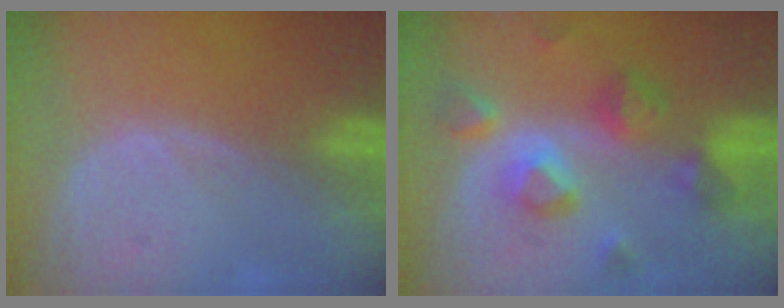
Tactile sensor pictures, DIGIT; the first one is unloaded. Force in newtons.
{"total": 8.4, "press": 7.8, "slide": 3.1}